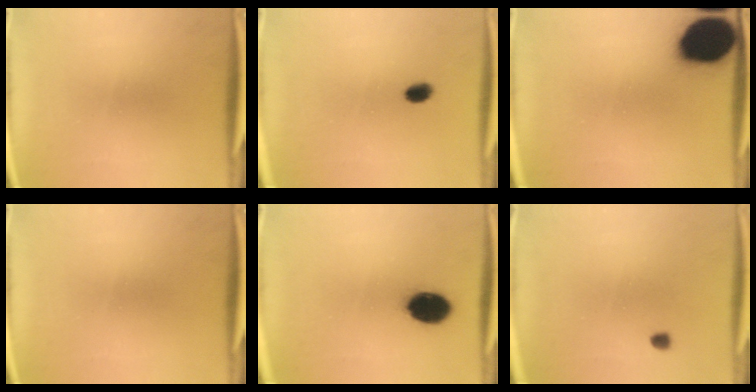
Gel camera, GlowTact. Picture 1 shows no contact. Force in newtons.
{"total": 2.4}
{"total": 19.6}
{"total": 0.0}
{"total": 10.0}
{"total": 1.0}